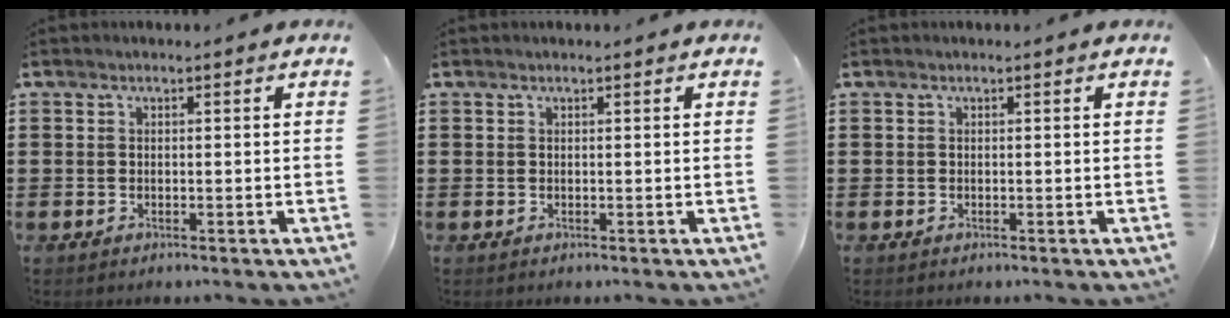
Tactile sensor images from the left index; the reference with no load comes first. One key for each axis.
{"total": 0.0}
{"total": 0.0}